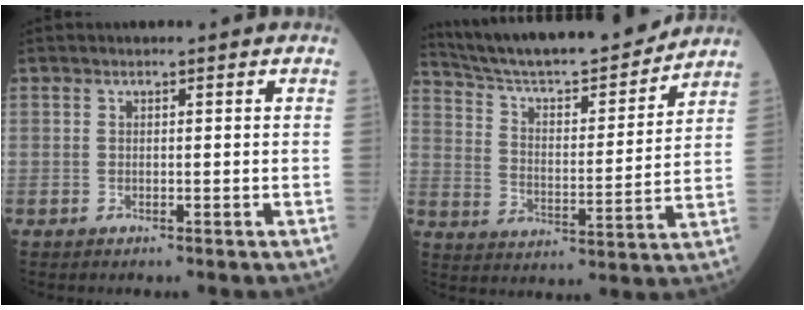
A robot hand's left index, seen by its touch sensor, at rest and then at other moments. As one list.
[{"total": 20.4, "force": [18.6, 2.1, 8.0], "torque": [-0.138, -0.001, 0.288]}]